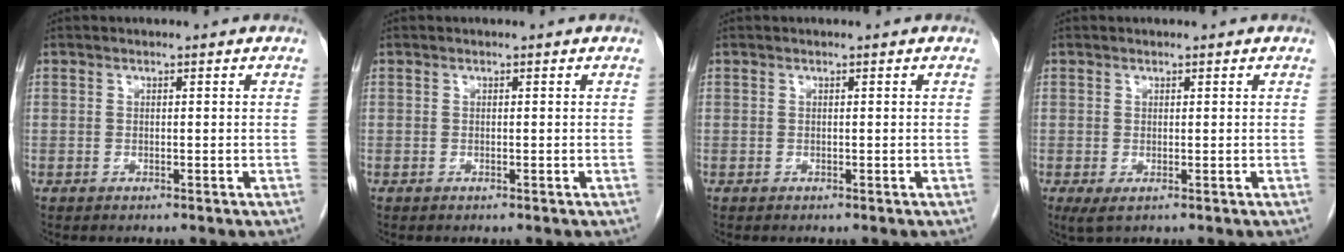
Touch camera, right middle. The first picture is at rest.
{"total": 0.0}
{"total": 0.0}
{"total": 1.6, "force": [-0.4, 0.5, 1.4], "torque": [-0.029, -0.007, 0.002]}